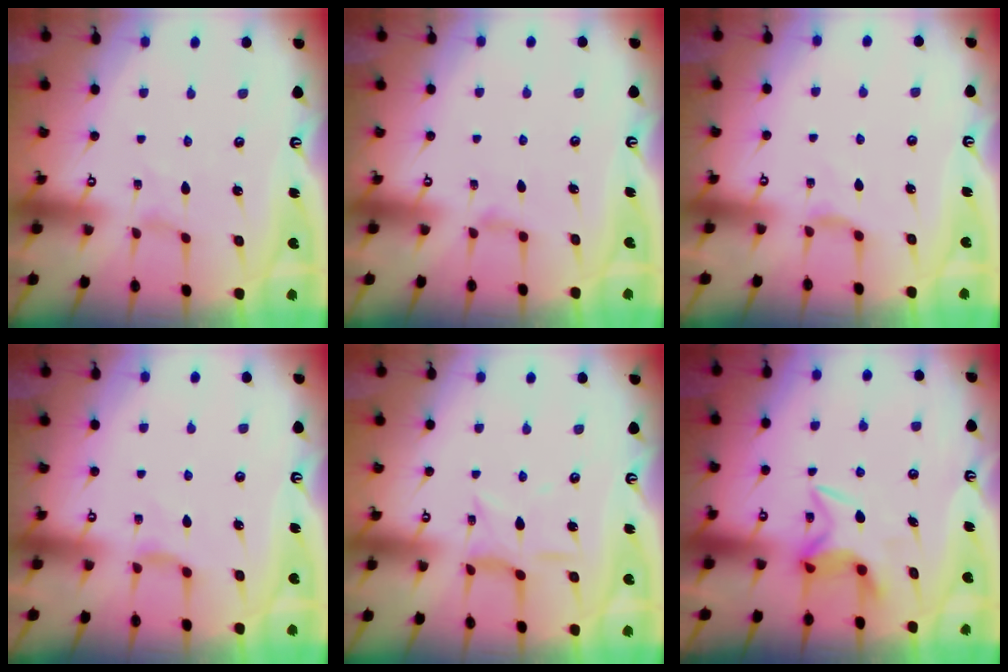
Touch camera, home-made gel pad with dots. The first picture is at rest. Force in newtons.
{"total": 2.9, "press": 2.9, "slide": 0.5}
{"total": 3.0, "press": 2.9, "slide": 0.5}
{"total": 3.9, "press": 3.9, "slide": 0.6}
{"total": 6.2, "press": 6.1, "slide": 0.7}
{"total": 6.2, "press": 6.2, "slide": 0.3}